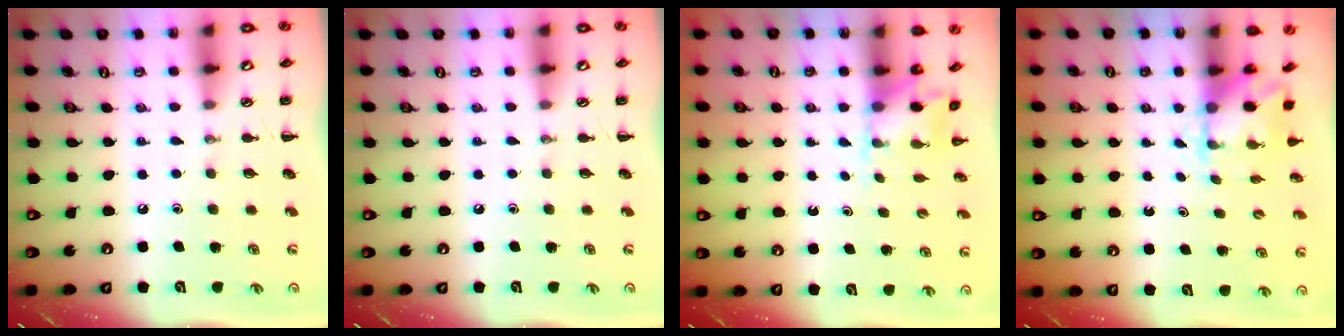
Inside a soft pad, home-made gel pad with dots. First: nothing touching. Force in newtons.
{"total": 0.0}
{"total": 2.5, "press": 2.5, "slide": 0.5}
{"total": 2.1, "press": 2.0, "slide": 0.7}